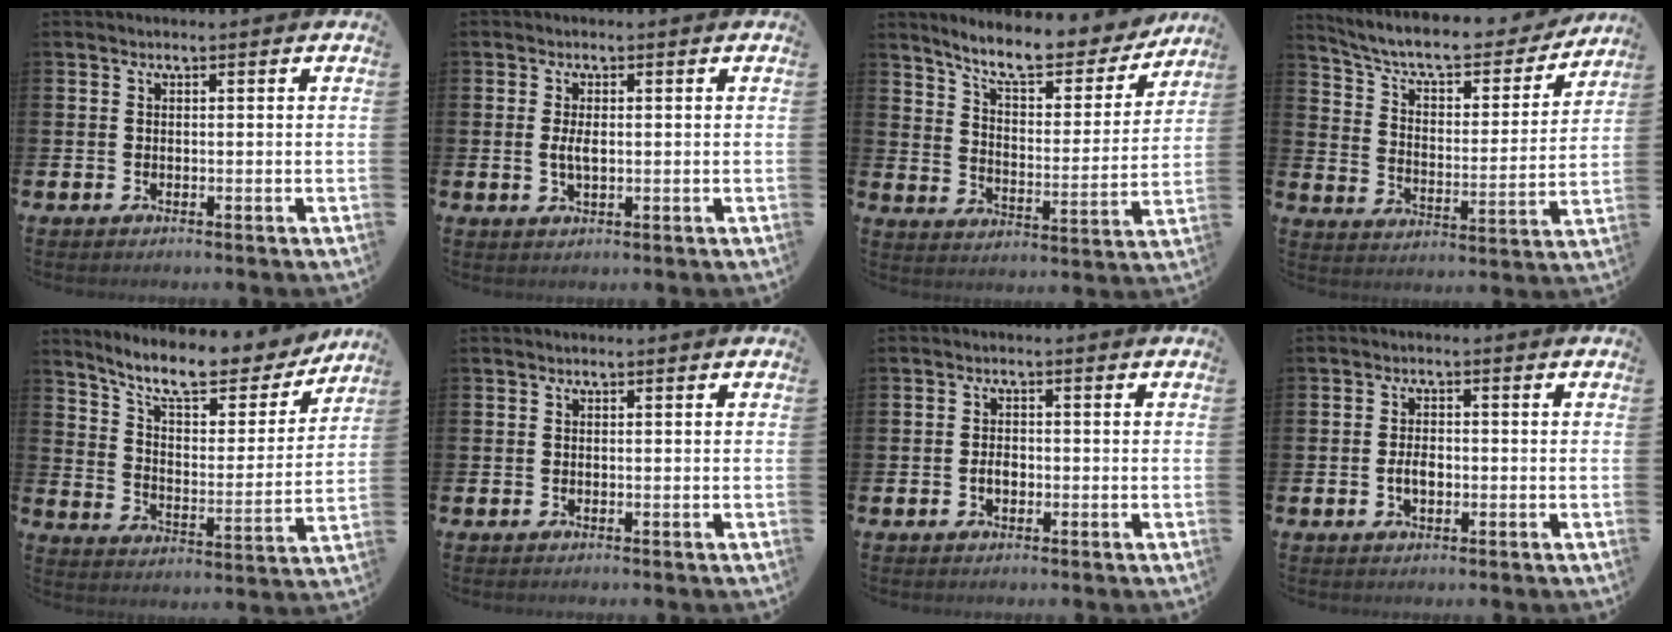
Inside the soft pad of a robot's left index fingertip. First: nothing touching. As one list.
[{"total": 2.5, "force": [0.1, 1.1, 2.2], "torque": [-0.036, -0.001, -0.001]}, {"total": 9.2, "force": [8.3, 1.9, 3.4], "torque": [-0.087, -0.060, 0.140]}, {"total": 8.4, "force": [7.5, 2.3, 3.3], "torque": [-0.090, -0.051, 0.123]}, {"total": 10.4, "force": [9.2, 2.5, 4.2], "torque": [-0.103, -0.064, 0.157]}, {"total": 0.0}, {"total": 1.9, "force": [-0.4, 1.2, 1.4], "torque": [-0.011, -0.002, -0.013]}, {"total": 2.6, "force": [-0.4, 1.5, 2.1], "torque": [-0.023, -0.002, -0.012]}]